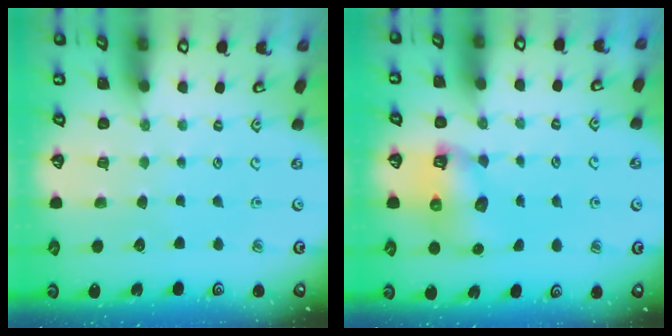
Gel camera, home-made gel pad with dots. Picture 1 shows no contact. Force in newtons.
{"total": 9.3, "press": 9.2, "slide": 0.9}